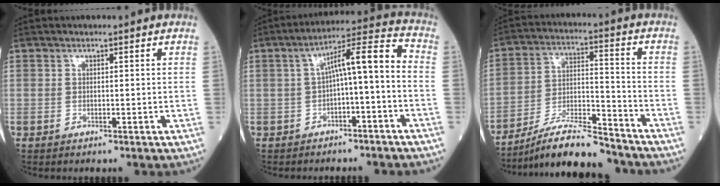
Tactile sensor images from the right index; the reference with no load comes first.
{"total": 8.6, "force": [-1.2, 1.4, 8.4], "torque": [-0.128, 0.044, -0.018]}
{"total": 12.8, "force": [-11.4, 1.1, 5.6], "torque": [-0.100, 0.005, -0.203]}